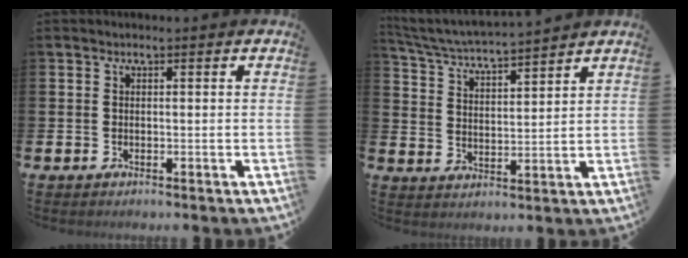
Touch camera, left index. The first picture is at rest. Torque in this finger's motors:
{"motor_torque": [0.30, -0.96, 0.07, 0.07]}